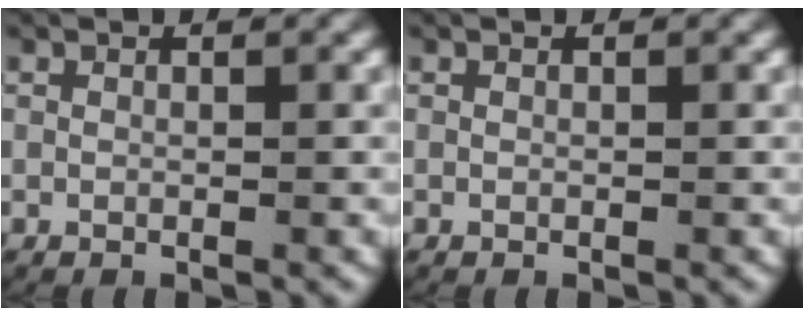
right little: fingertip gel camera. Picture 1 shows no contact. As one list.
[{"total": 0.0}]